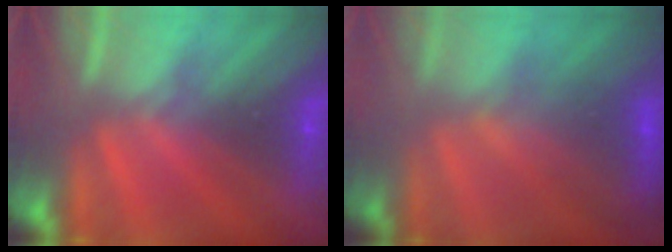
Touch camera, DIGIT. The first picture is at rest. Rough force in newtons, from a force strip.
{"total": 3.4}